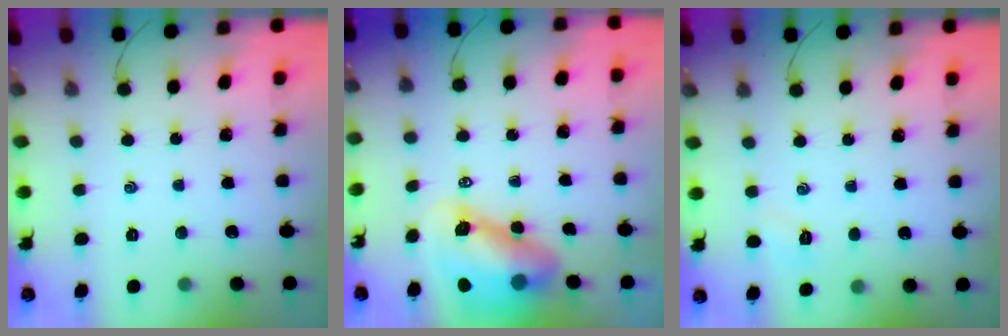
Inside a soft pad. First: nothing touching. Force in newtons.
{"total": 10.5, "press": 9.9, "slide": 3.5}
{"total": 2.7, "press": 2.6, "slide": 0.7}